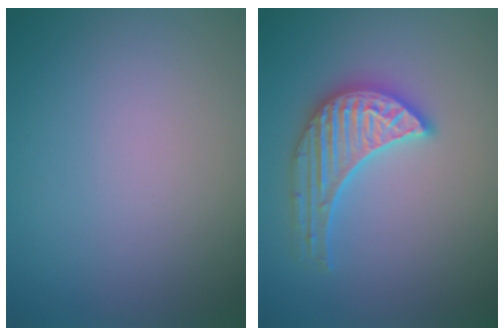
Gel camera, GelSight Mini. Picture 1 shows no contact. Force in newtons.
{"total": 3.8, "press": 3.8, "slide": 0.4}